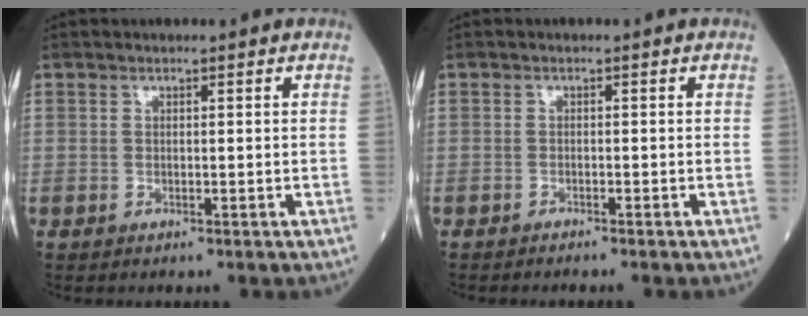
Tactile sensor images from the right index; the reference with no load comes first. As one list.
[{"total": 1.6, "force": [-1.5, -0.1, 0.6], "torque": [-0.007, 0.000, -0.019]}]